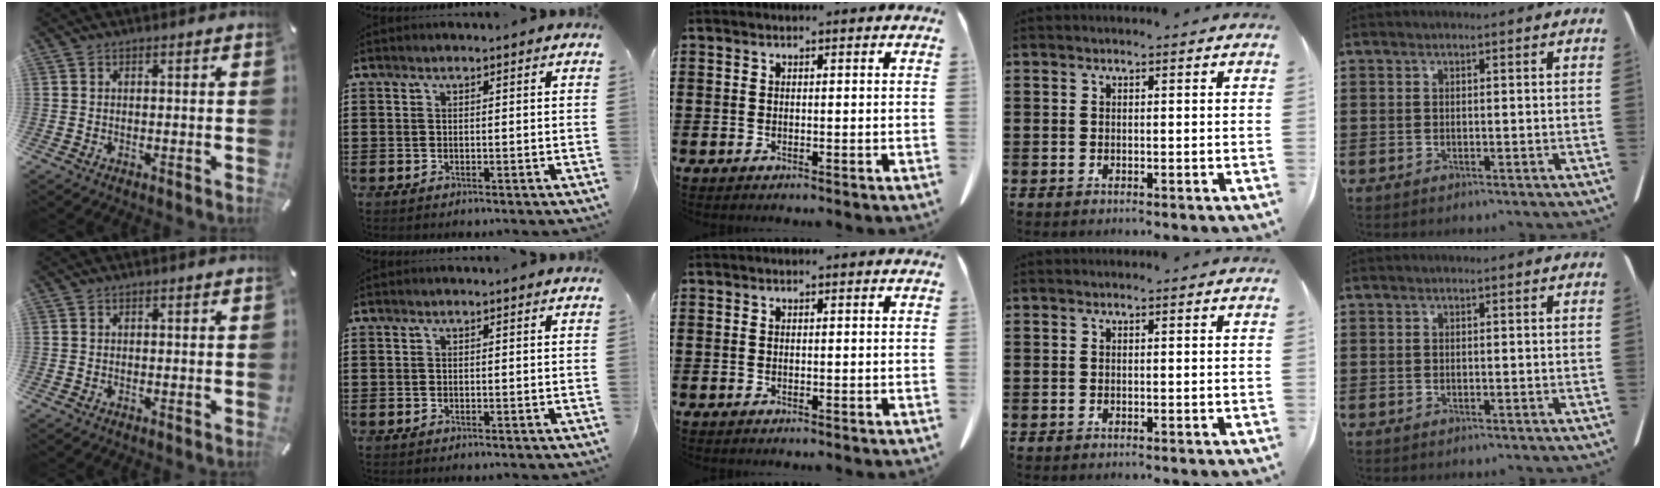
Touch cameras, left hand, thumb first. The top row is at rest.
{}